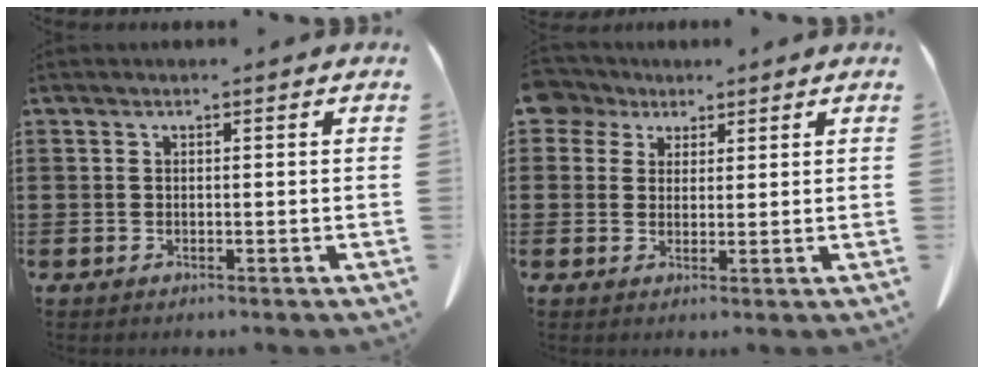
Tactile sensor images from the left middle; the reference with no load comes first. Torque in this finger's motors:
{"motor_torque": [1.11, 1.03, 0.08, 0.05]}